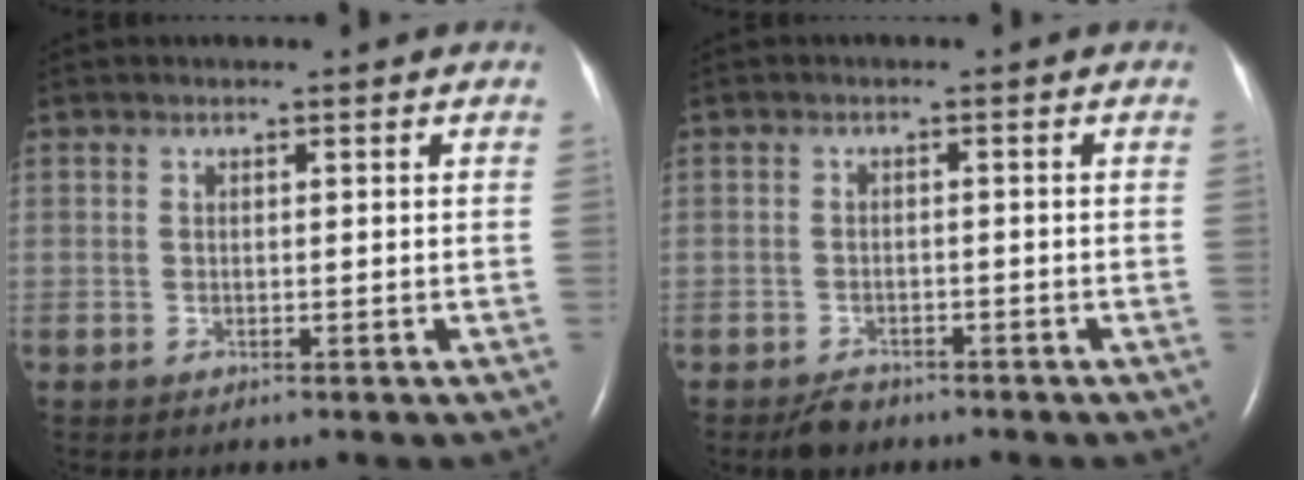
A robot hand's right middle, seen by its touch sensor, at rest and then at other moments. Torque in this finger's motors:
{"motor_torque": [0.01, 0.00, 0.00, 0.00]}